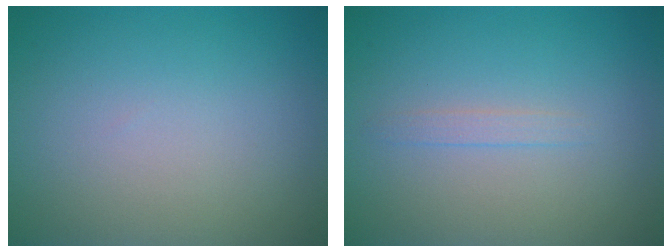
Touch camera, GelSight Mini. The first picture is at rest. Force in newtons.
{"total": 0.8, "press": 0.8, "slide": 0.2}